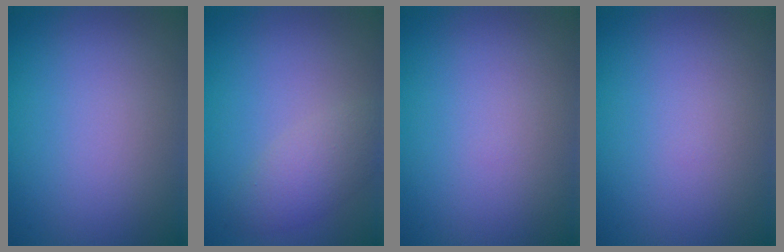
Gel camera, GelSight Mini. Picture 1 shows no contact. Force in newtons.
{"total": 2.9, "press": 2.9, "slide": 0.2}
{"total": 0.0}
{"total": 0.0}